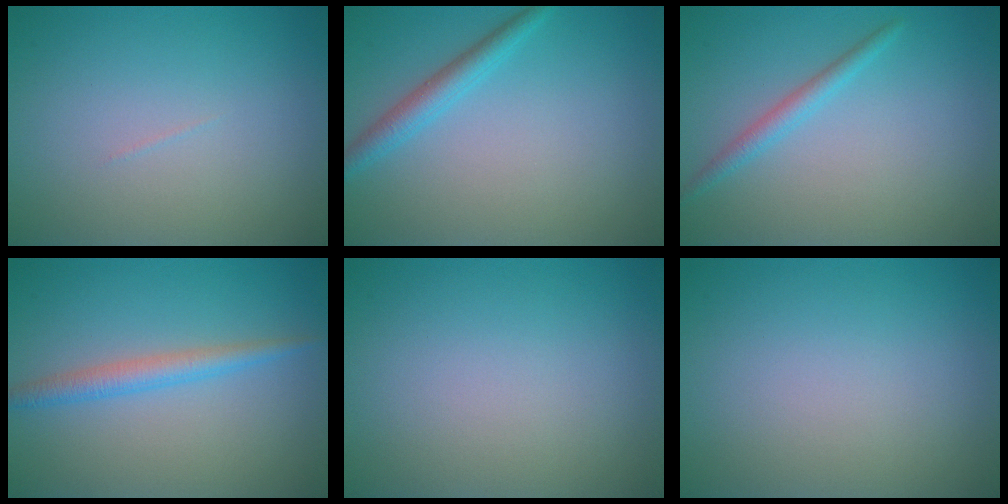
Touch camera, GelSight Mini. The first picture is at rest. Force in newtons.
{"total": 2.3, "press": 2.3, "slide": 0.1}
{"total": 1.7, "press": 1.7, "slide": 0.1}
{"total": 2.3, "press": 2.3, "slide": 0.1}
{"total": 0.0}
{"total": 0.0}